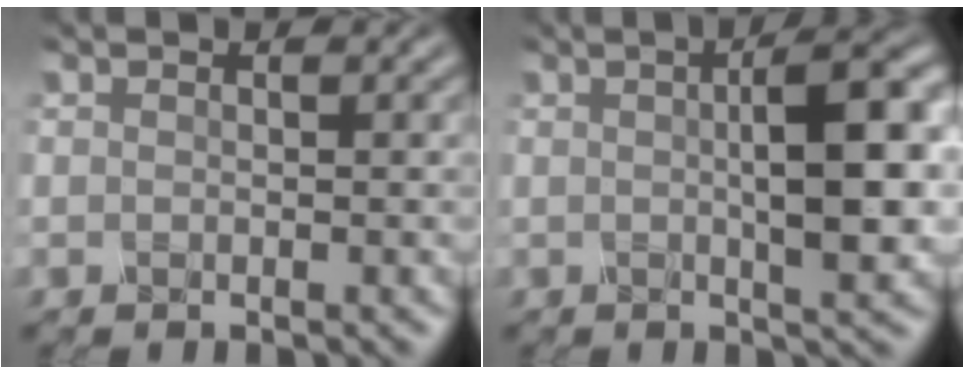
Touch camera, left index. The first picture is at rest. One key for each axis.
{"total": 8.2, "fx": 1.0, "fy": 2.0, "fz": 7.9, "tx": -0.097, "ty": 0.014, "tz": 0.012}